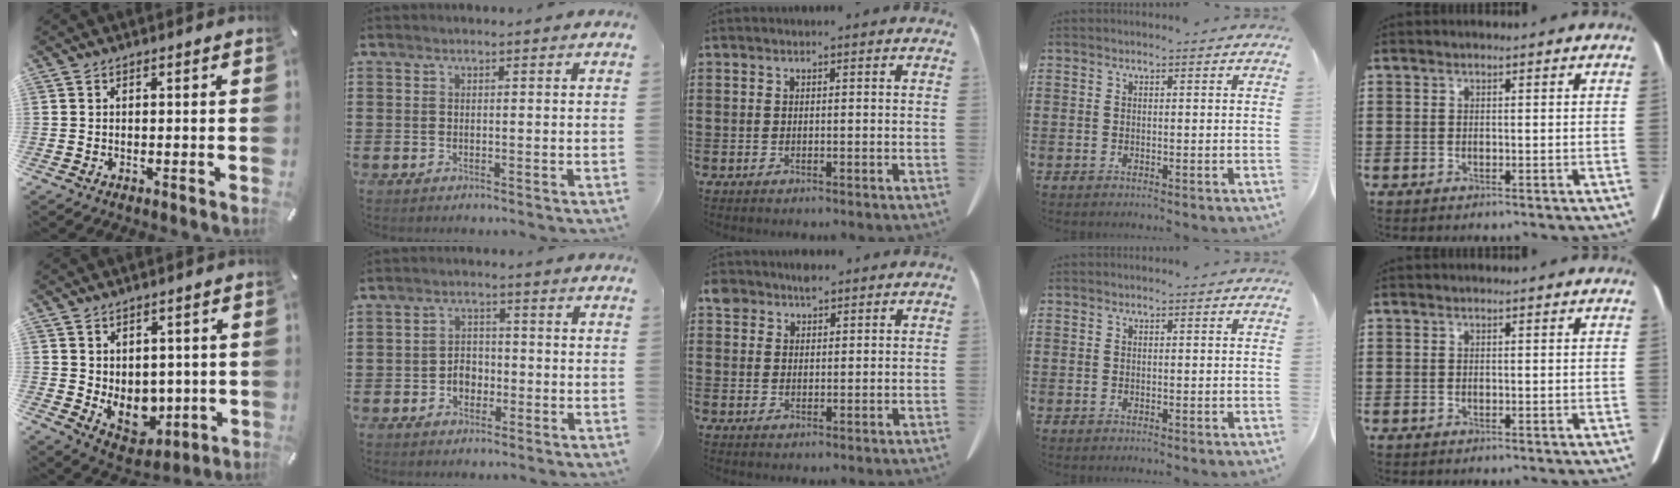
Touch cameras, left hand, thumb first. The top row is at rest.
{"thumb": {"total": 8.6, "force": [0.4, 7.4, 4.3], "torque": [-0.048, -0.022, 0.014]}, "index": {"total": 3.3, "force": [-1.3, 2.4, 1.8], "torque": [-0.038, 0.005, -0.029]}, "middle": {"total": 3.3, "force": [2.7, 1.6, 1.0], "torque": [-0.020, 0.003, 0.052]}}